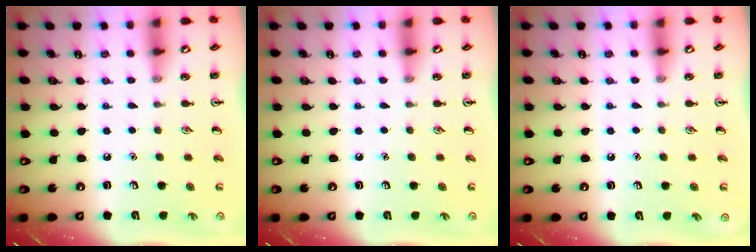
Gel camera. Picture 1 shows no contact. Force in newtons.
{"total": 0.0}
{"total": 0.0}